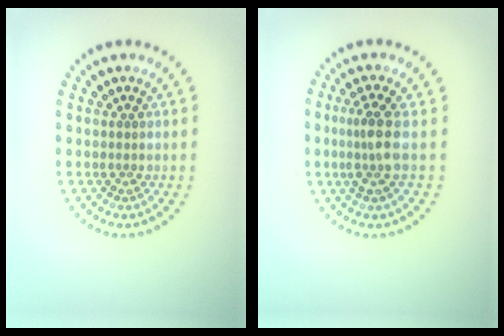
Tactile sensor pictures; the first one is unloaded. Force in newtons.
{"total": 2.7, "press": 2.1, "slide": 1.7}